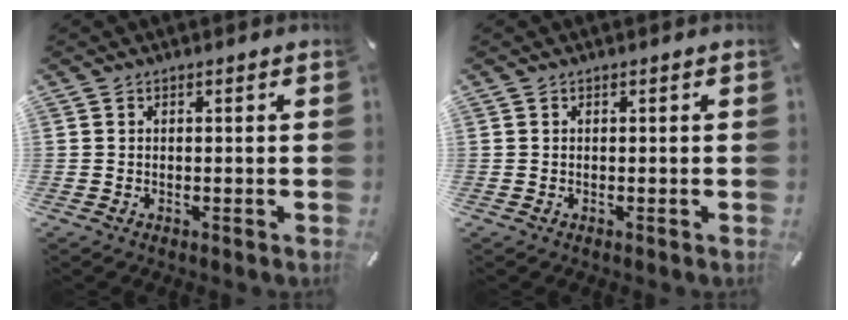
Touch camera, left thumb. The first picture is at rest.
{"total": 0.0}